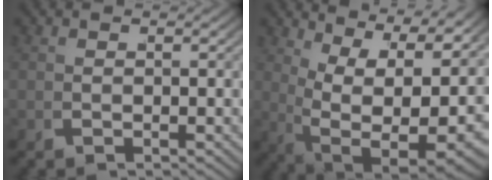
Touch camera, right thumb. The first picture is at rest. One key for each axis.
{"total": 14.6, "fx": 1.8, "fy": 8.6, "fz": 11.7, "tx": -0.223, "ty": -0.056, "tz": 0.070}